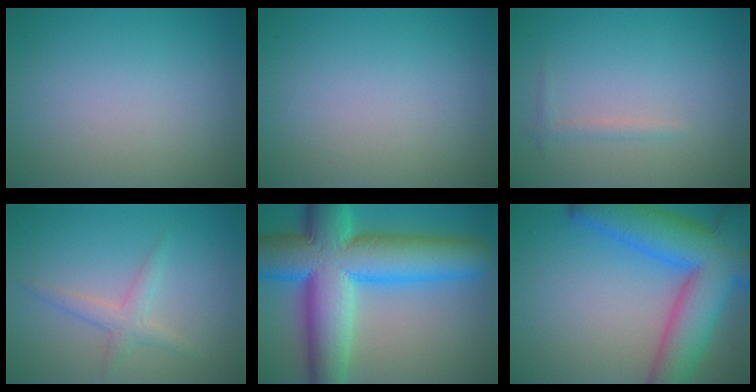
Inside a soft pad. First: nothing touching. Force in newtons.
{"total": 0.0}
{"total": 0.9, "press": 0.9, "slide": 0.1}
{"total": 2.0, "press": 2.0, "slide": 0.1}
{"total": 15.3, "press": 15.3, "slide": 0.3}
{"total": 12.5, "press": 12.5, "slide": 0.6}